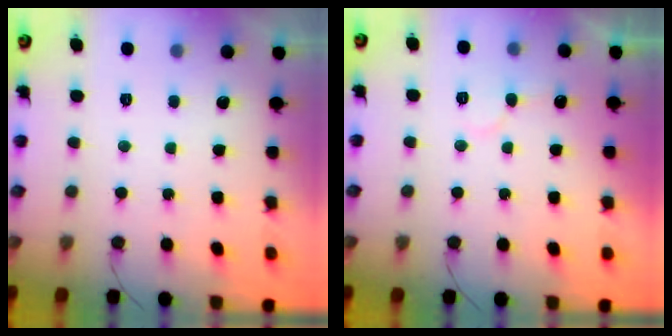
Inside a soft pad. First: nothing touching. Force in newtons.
{"total": 6.7, "press": 6.7, "slide": 0.5}